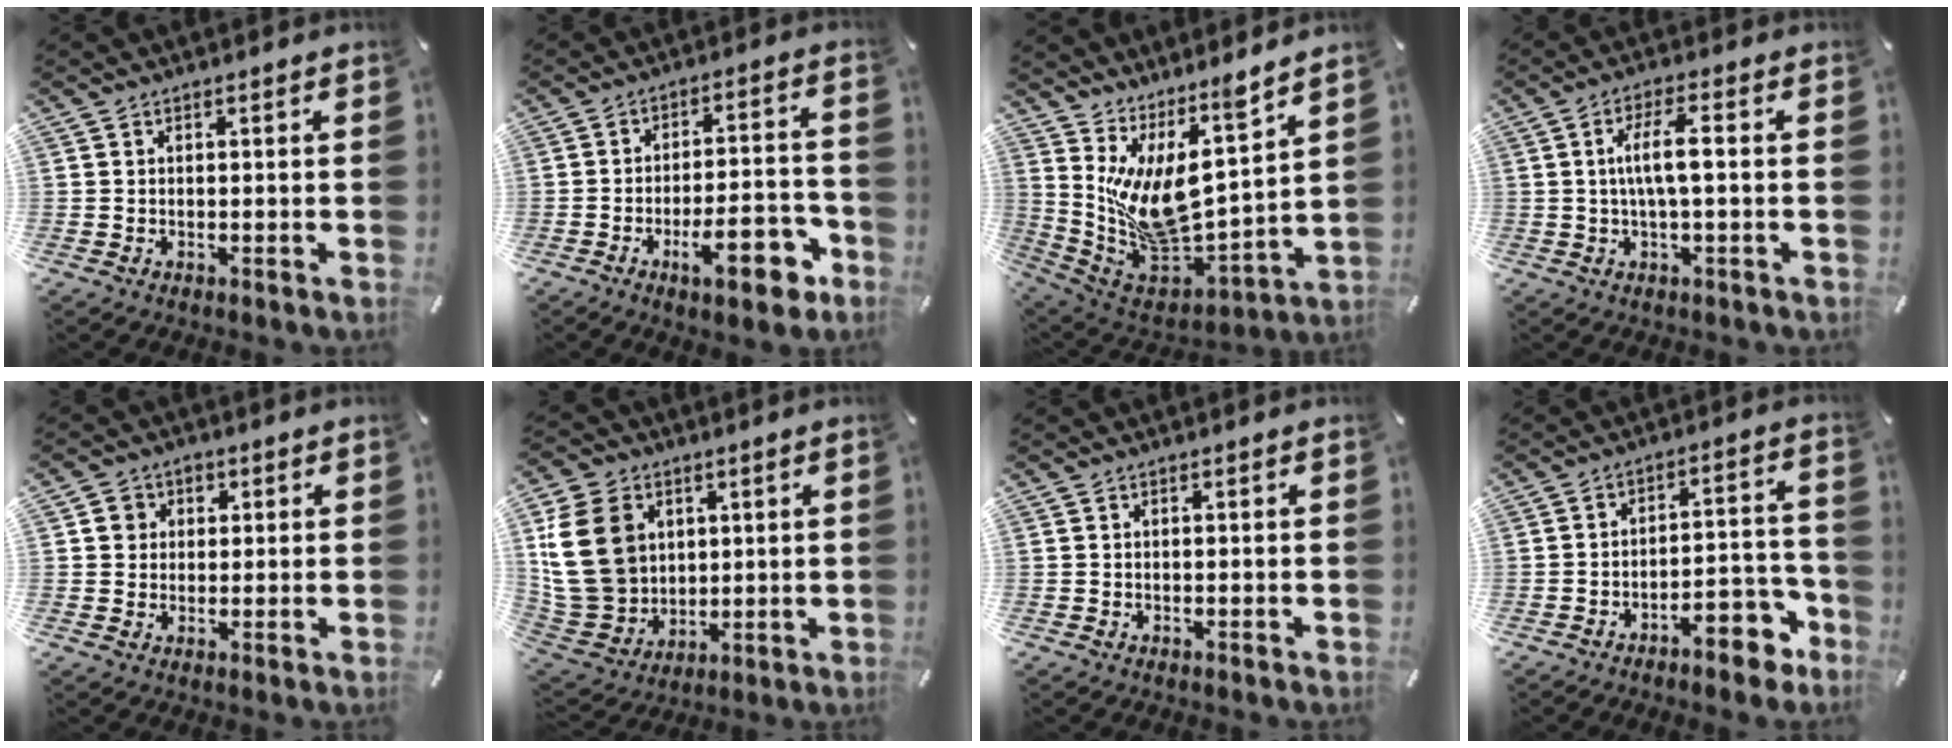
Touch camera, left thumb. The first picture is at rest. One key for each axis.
{"total": 13.8, "fx": -6.4, "fy": 4.7, "fz": 11.3, "tx": -0.159, "ty": 0.027, "tz": -0.099}
{"total": 11.7, "fx": 5.2, "fy": 5.2, "fz": 9.1, "tx": -0.199, "ty": -0.093, "tz": 0.086}
{"total": 7.2, "fx": 0.2, "fy": 1.6, "fz": 7.0, "tx": -0.136, "ty": 0.006, "tz": -0.003}
{"total": 4.5, "fx": 0.6, "fy": 4.3, "fz": 1.1, "tx": -0.007, "ty": 0.005, "tz": 0.005}
{"total": 17.5, "fx": 4.7, "fy": 14.3, "fz": 8.9, "tx": -0.210, "ty": -0.017, "tz": 0.089}
{"total": 0.0}
{"total": 11.3, "fx": -7.4, "fy": 4.7, "fz": 7.1, "tx": -0.066, "ty": 0.045, "tz": -0.129}